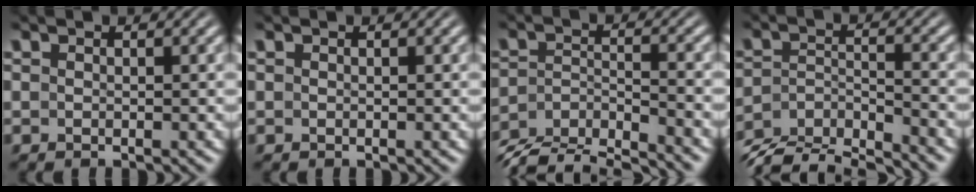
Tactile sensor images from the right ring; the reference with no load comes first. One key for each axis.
{"total": 0.0}
{"total": 7.8, "fx": -5.9, "fy": 3.8, "fz": 3.3, "tx": -0.060, "ty": -0.030, "tz": -0.093}
{"total": 7.2, "fx": -5.2, "fy": 3.5, "fz": 3.5, "tx": -0.064, "ty": -0.032, "tz": -0.080}